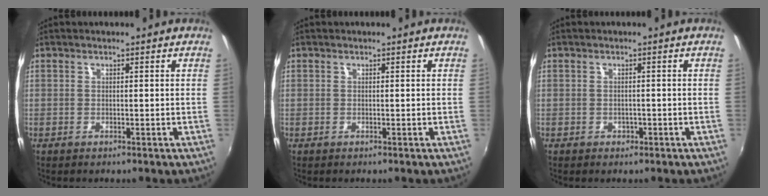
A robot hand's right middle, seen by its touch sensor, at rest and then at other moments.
{"total": 0.0}
{"total": 1.2, "force": [-0.7, 1.0, 0.3], "torque": [-0.006, 0.000, -0.005]}